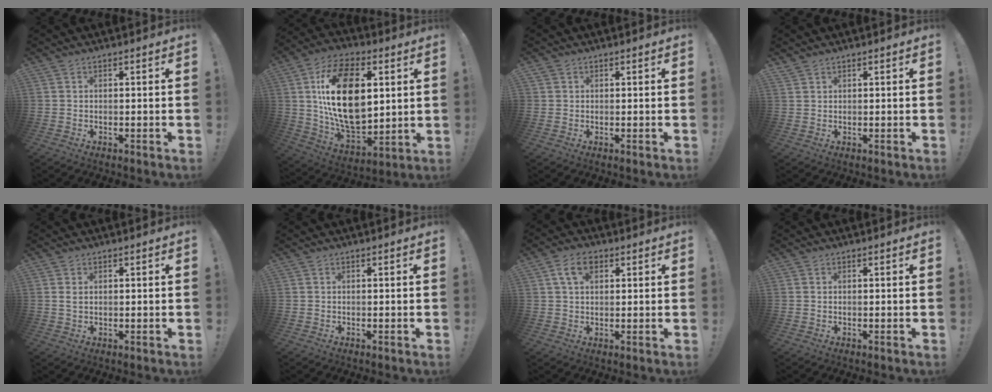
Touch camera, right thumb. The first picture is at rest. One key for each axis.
{"total": 24.9, "fx": 5.1, "fy": 15.1, "fz": 19.1, "tx": -0.360, "ty": -0.025, "tz": 0.089}
{"total": 0.9, "fx": 0.5, "fy": 0.8, "fz": 0.1, "tx": -0.005, "ty": 0.002, "tz": 0.010}
{"total": 1.3, "fx": 1.2, "fy": 0.4, "fz": 0.4, "tx": -0.002, "ty": -0.007, "tz": 0.022}
{"total": 1.6, "fx": 0.7, "fy": 0.9, "fz": 1.2, "tx": -0.020, "ty": 0.001, "tz": 0.011}
{"total": 0.0}
{"total": 6.5, "fx": 2.5, "fy": 4.1, "fz": 4.4, "tx": -0.081, "ty": 0.008, "tz": 0.049}
{"total": 0.0}